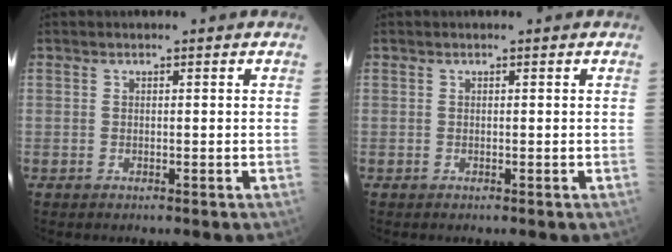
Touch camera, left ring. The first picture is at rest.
{"total": 0.0}